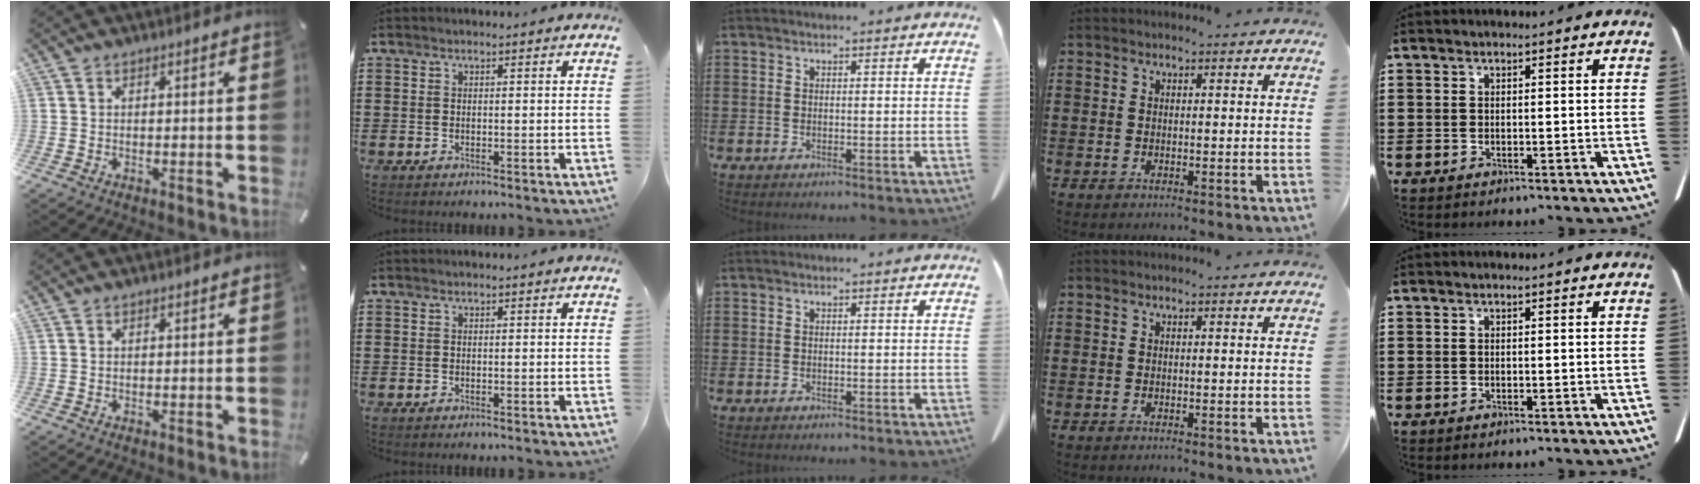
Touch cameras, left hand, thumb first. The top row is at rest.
{}